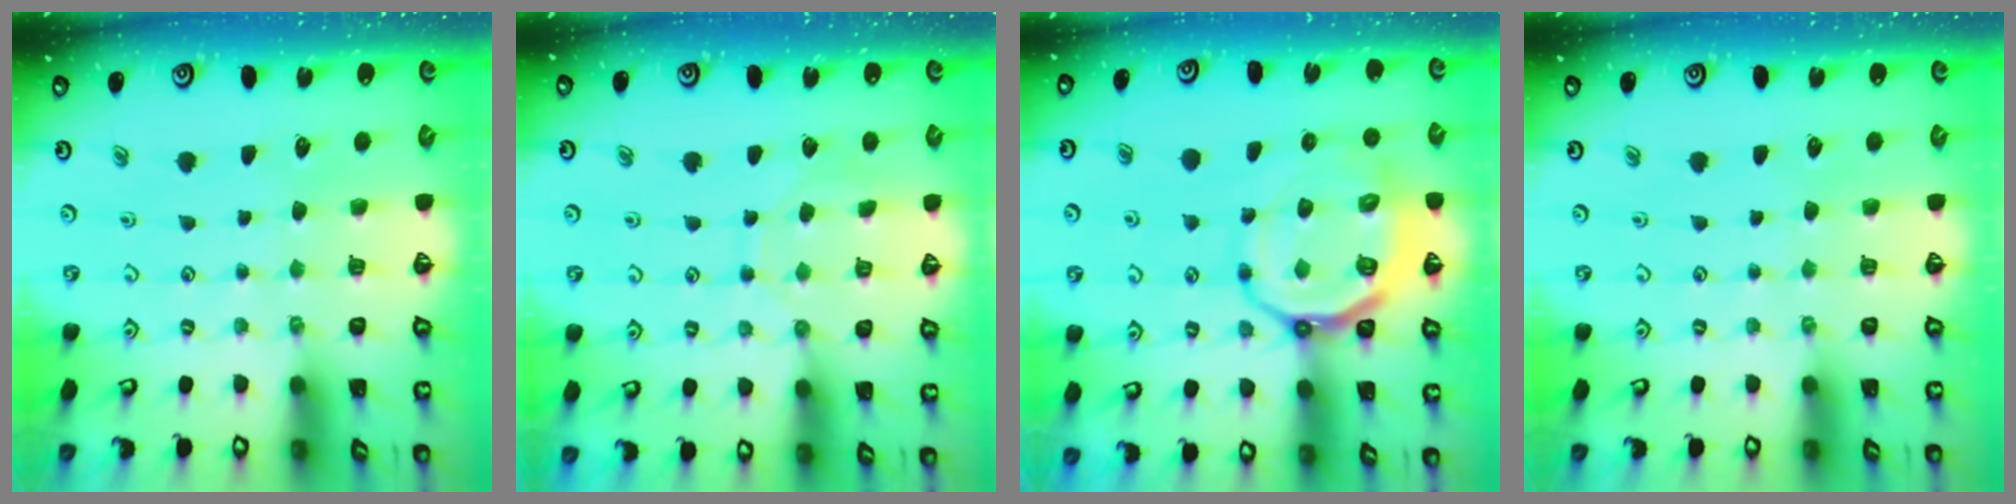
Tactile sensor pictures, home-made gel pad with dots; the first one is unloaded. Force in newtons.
{"total": 7.7, "press": 7.7, "slide": 0.7}
{"total": 14.1, "press": 13.7, "slide": 3.3}
{"total": 0.0}